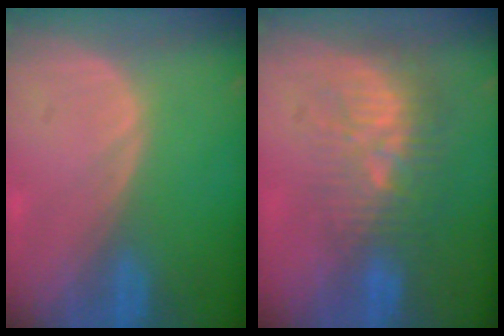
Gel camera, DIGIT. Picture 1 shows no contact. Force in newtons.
{"total": 9.8, "press": 8.6, "slide": 4.7}